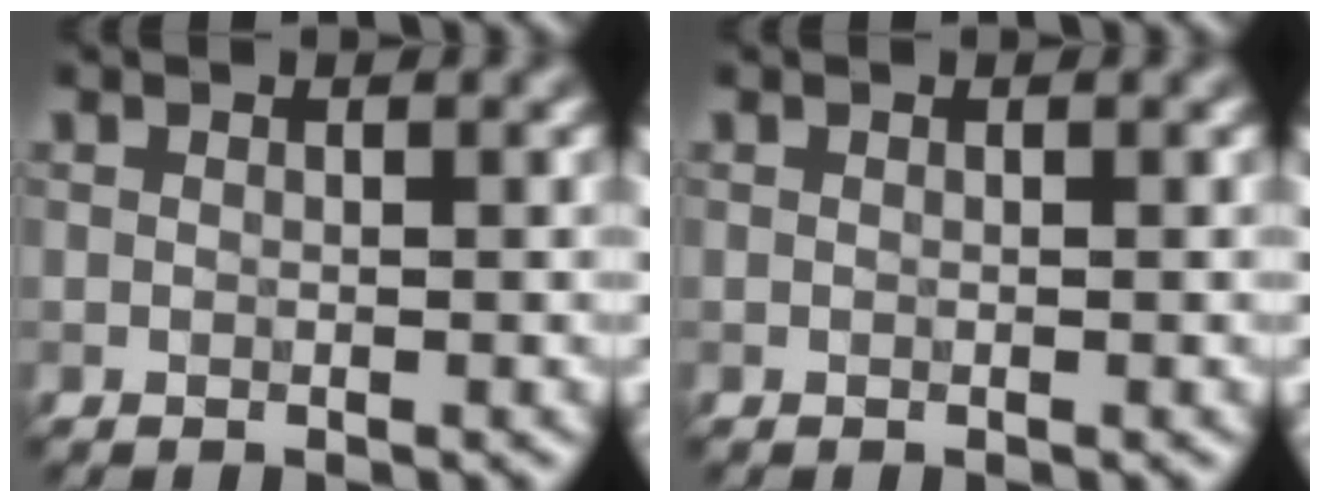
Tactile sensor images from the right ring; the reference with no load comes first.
{"total": 0.0}